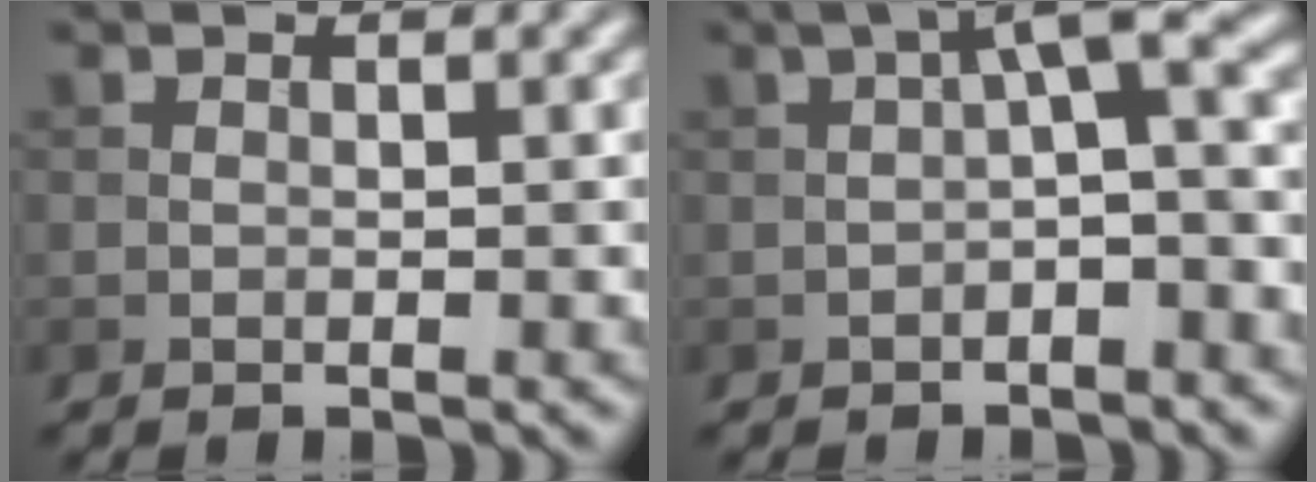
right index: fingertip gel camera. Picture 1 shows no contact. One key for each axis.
{"total": 4.5, "fx": 0.2, "fy": 1.0, "fz": 4.3, "tx": -0.064, "ty": 0.018, "tz": -0.006}